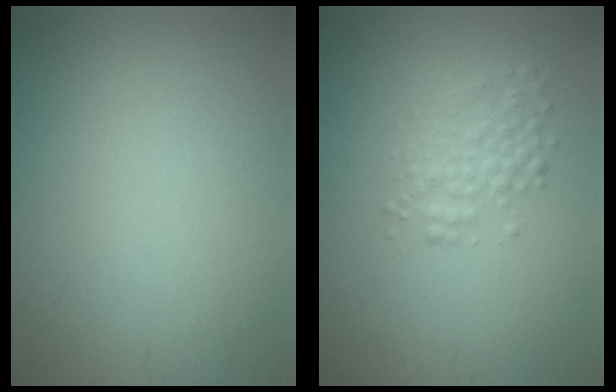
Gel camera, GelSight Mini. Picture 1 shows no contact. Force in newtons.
{"total": 2.6, "press": 2.6, "slide": 0.1}